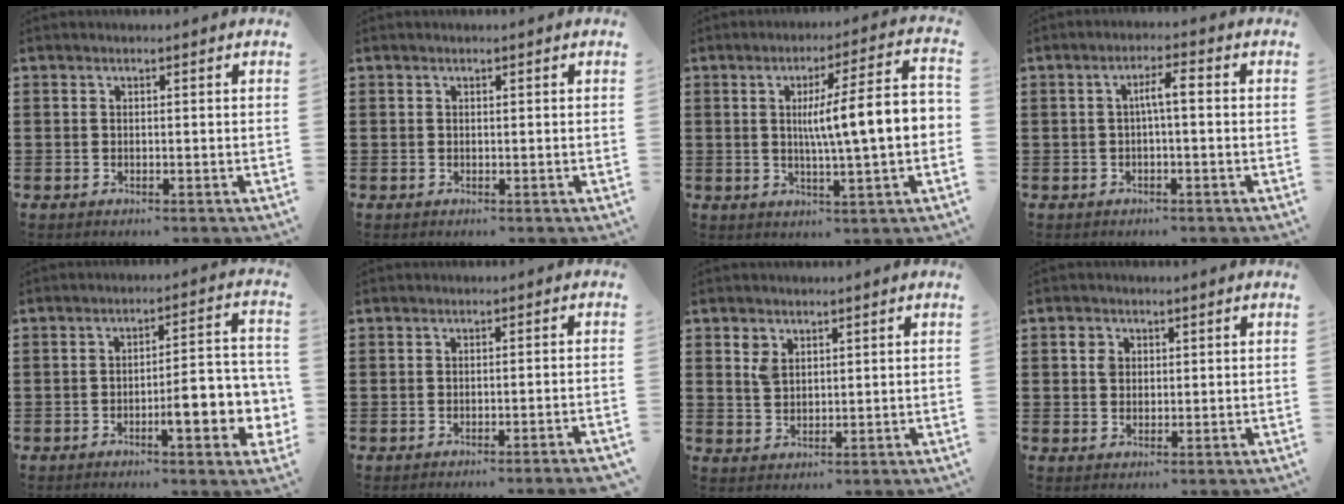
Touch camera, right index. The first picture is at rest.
{"total": 0.0}
{"total": 10.1, "force": [0.4, 0.9, 10.1], "torque": [-0.167, -0.007, -0.002]}
{"total": 3.1, "force": [-0.2, 0.5, 3.1], "torque": [-0.059, 0.008, -0.007]}
{"total": 8.4, "force": [-2.8, 2.1, 7.6], "torque": [-0.105, -0.009, -0.048]}
{"total": 1.6, "force": [-1.2, -0.4, 0.8], "torque": [-0.014, -0.001, -0.024]}
{"total": 2.7, "force": [1.7, 1.6, 1.4], "torque": [-0.033, 0.004, 0.033]}
{"total": 2.2, "force": [0.6, 1.8, 1.0], "torque": [-0.027, 0.009, 0.011]}